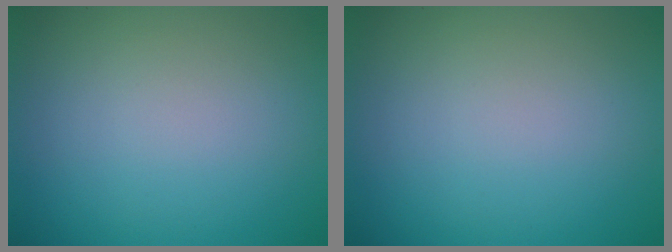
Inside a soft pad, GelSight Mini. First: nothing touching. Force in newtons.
{"total": 0.0}